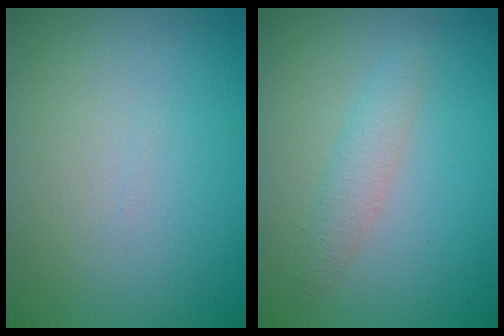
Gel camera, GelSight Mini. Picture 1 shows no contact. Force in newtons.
{"total": 1.7, "press": 1.7, "slide": 0.1}